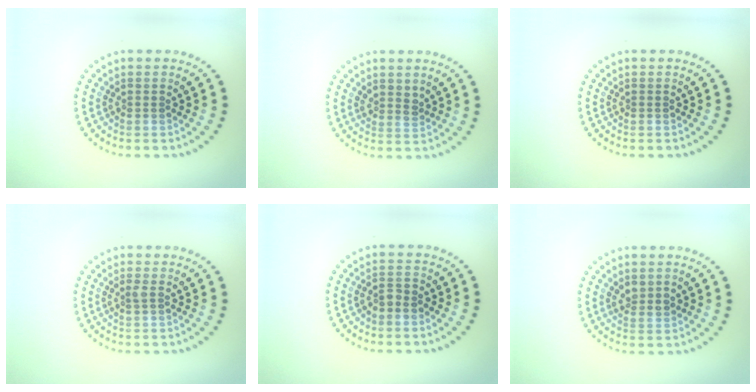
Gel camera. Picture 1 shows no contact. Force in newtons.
{"total": 1.2, "press": 1.0, "slide": 0.6}
{"total": 0.0}
{"total": 0.6, "press": 0.5, "slide": 0.3}
{"total": 1.4, "press": 1.2, "slide": 0.7}
{"total": 1.4, "press": 1.2, "slide": 0.7}